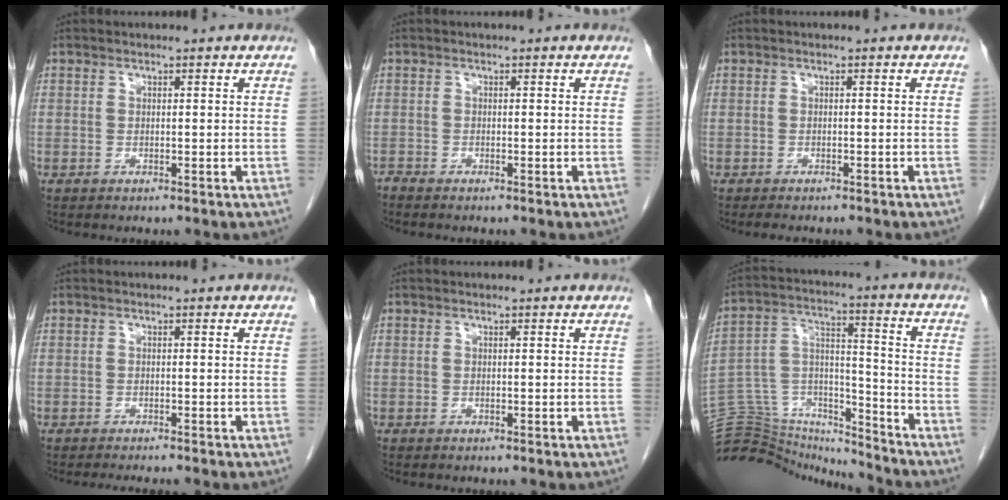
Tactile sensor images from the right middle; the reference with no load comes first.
{"total": 0.6, "force": [-0.6, -0.1, 0.0], "torque": [-0.005, -0.004, -0.013]}
{"total": 3.1, "force": [-2.7, 0.8, 1.4], "torque": [-0.020, -0.007, -0.032]}
{"total": 4.2, "force": [-3.7, 0.3, 1.9], "torque": [-0.019, -0.006, -0.048]}
{"total": 0.0}
{"total": 21.2, "force": [-20.5, 4.0, 3.7], "torque": [-0.095, 0.044, -0.325]}